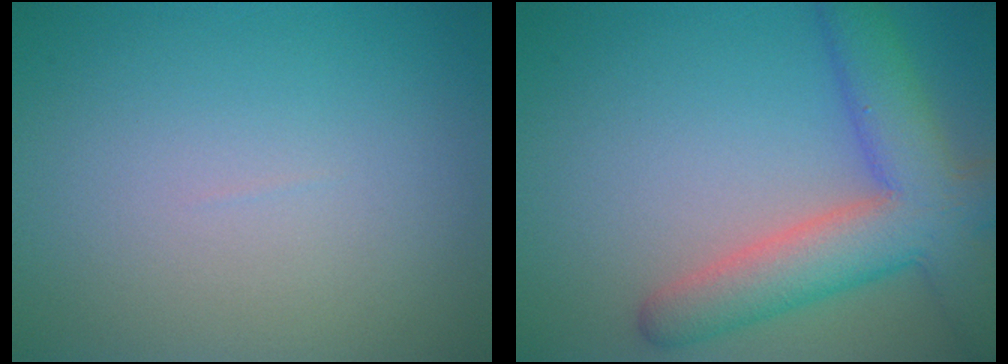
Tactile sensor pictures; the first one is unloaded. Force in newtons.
{"total": 7.6, "press": 7.5, "slide": 0.5}